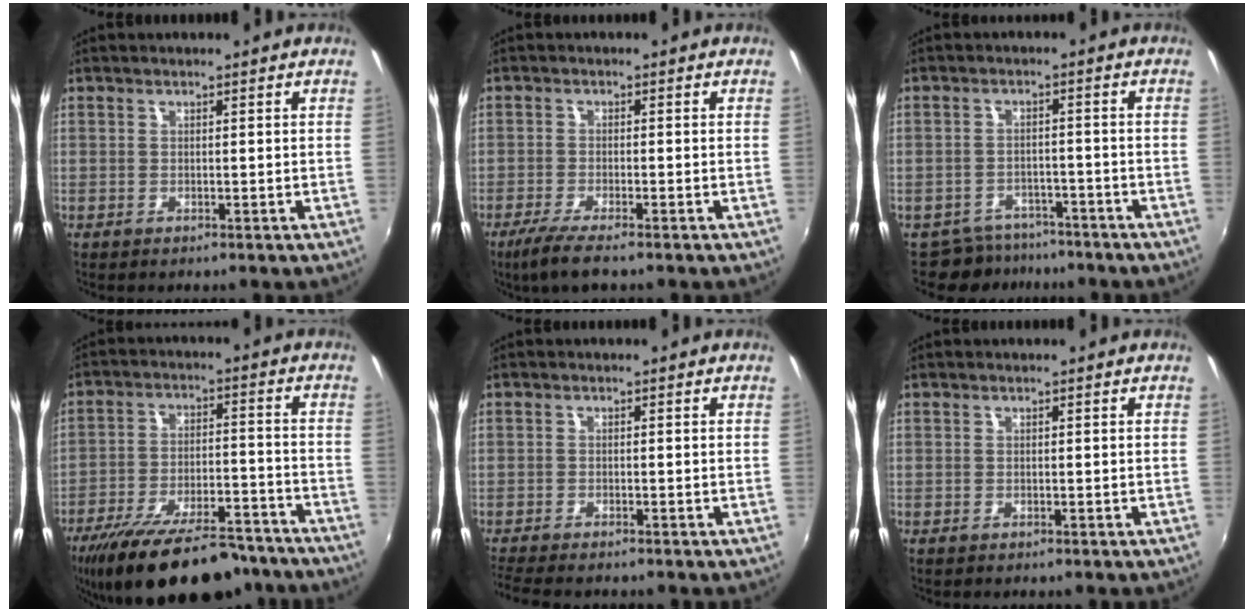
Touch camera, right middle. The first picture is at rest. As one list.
[{"total": 5.5, "force": [-4.1, 0.5, 3.7], "torque": [-0.092, -0.018, -0.077]}, {"total": 6.4, "force": [-5.6, 3.2, 0.5], "torque": [-0.022, 0.007, -0.083]}, {"total": 23.4, "force": [-19.1, 7.0, 11.5], "torque": [-0.213, -0.025, -0.276]}, {"total": 5.5, "force": [-4.8, 0.7, 2.6], "torque": [-0.068, -0.026, -0.085]}, {"total": 0.0}]